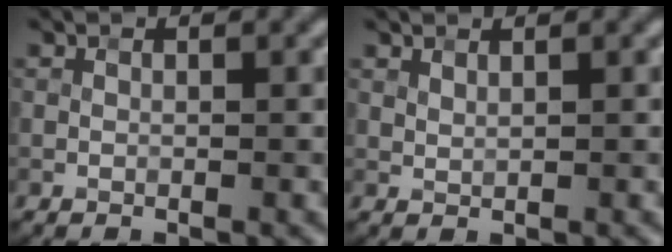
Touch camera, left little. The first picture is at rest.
{"total": 0.9, "force": [0.8, 0.2, 0.3], "torque": [-0.012, -0.001, 0.017]}